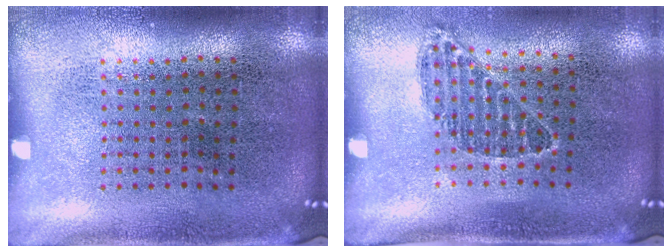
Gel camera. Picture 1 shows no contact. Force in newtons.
{"total": 0.9, "press": 0.7, "slide": 0.5}